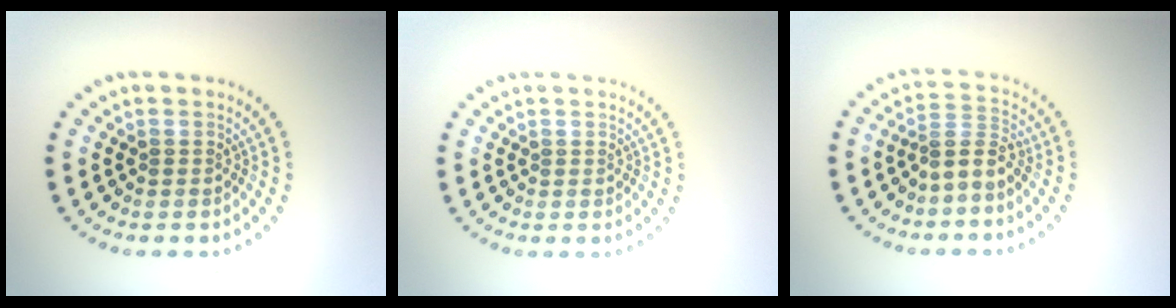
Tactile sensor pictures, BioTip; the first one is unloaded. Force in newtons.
{"total": 0.0}
{"total": 2.6, "press": 1.8, "slide": 1.8}